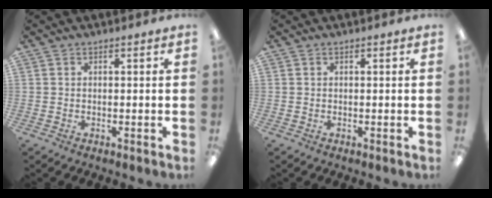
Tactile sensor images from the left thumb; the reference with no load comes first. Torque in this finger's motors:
{"motor_torque": [0.00, 0.00, 0.02, -0.02, 0.00]}